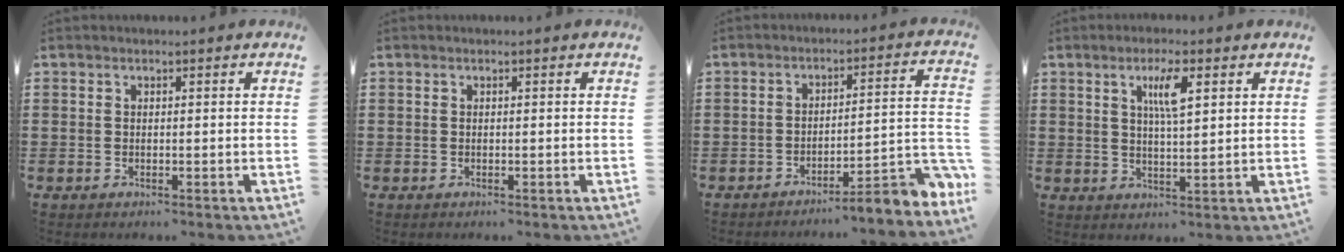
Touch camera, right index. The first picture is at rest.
{"total": 0.0}
{"total": 5.5, "force": [-4.4, 0.2, 3.3], "torque": [-0.054, -0.014, -0.085]}
{"total": 4.9, "force": [2.1, 1.0, 4.3], "torque": [-0.084, 0.006, 0.030]}